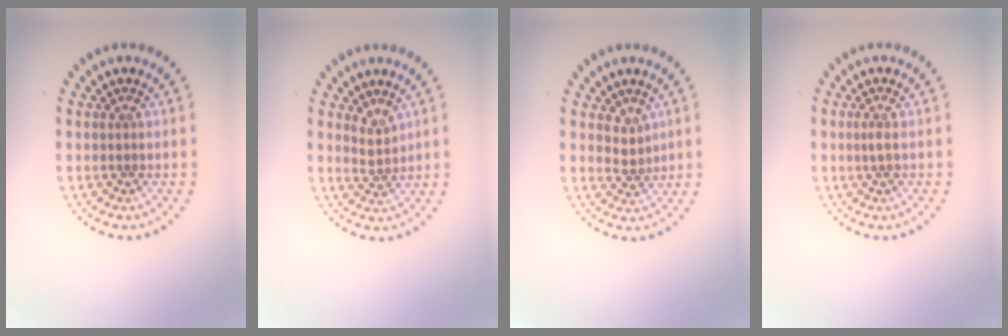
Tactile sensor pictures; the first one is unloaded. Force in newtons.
{"total": 1.7, "press": 1.2, "slide": 1.2}
{"total": 1.8, "press": 1.4, "slide": 1.2}
{"total": 0.7, "press": 0.6, "slide": 0.3}